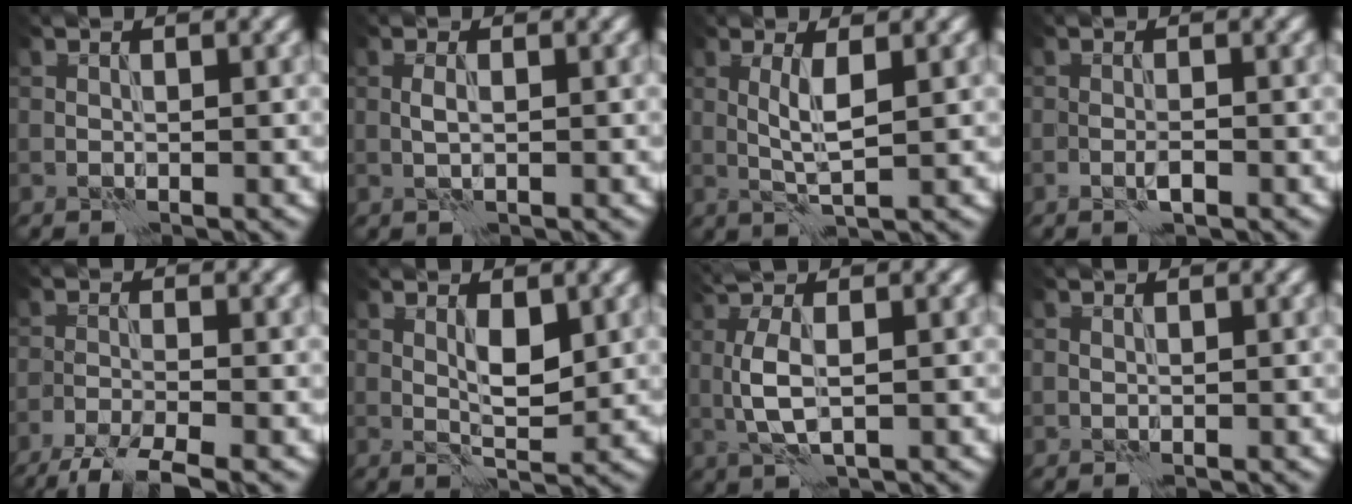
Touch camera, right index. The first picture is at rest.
{"total": 0.9, "force": [0.0, 0.3, 0.9], "torque": [-0.022, 0.002, 0.000]}
{"total": 2.5, "force": [0.8, 0.2, 2.4], "torque": [-0.050, 0.000, 0.016]}
{"total": 0.7, "force": [-0.3, 0.1, 0.6], "torque": [-0.013, -0.001, -0.007]}
{"total": 4.8, "force": [-3.8, 0.6, 3.0], "torque": [-0.049, -0.010, -0.076]}
{"total": 2.7, "force": [0.8, 0.9, 2.4], "torque": [-0.044, -0.005, 0.017]}
{"total": 4.5, "force": [0.6, 1.6, 4.2], "torque": [-0.096, 0.005, 0.013]}
{"total": 0.7, "force": [0.7, -0.1, -0.2], "torque": [0.003, 0.000, 0.012]}